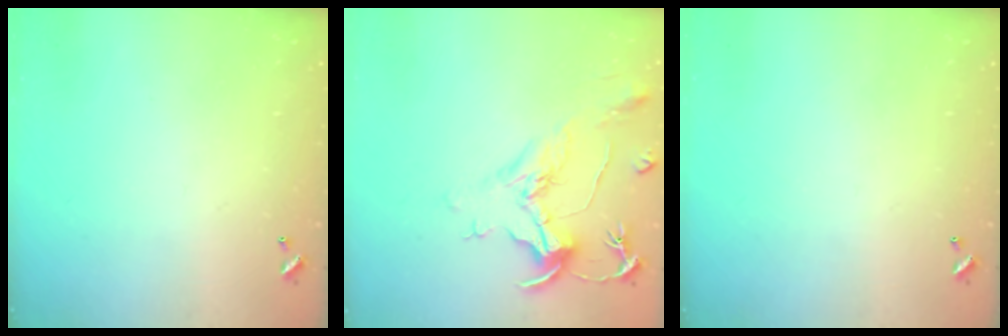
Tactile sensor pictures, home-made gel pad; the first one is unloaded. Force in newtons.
{"total": 2.2, "press": 1.7, "slide": 1.4}
{"total": 0.0}